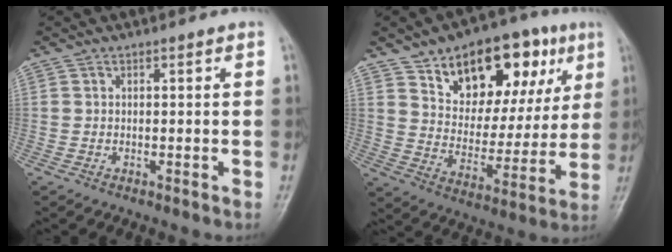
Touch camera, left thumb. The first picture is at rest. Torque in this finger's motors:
{"motor_torque": [0.87, 0.76, 1.29, -1.48, 0.22]}